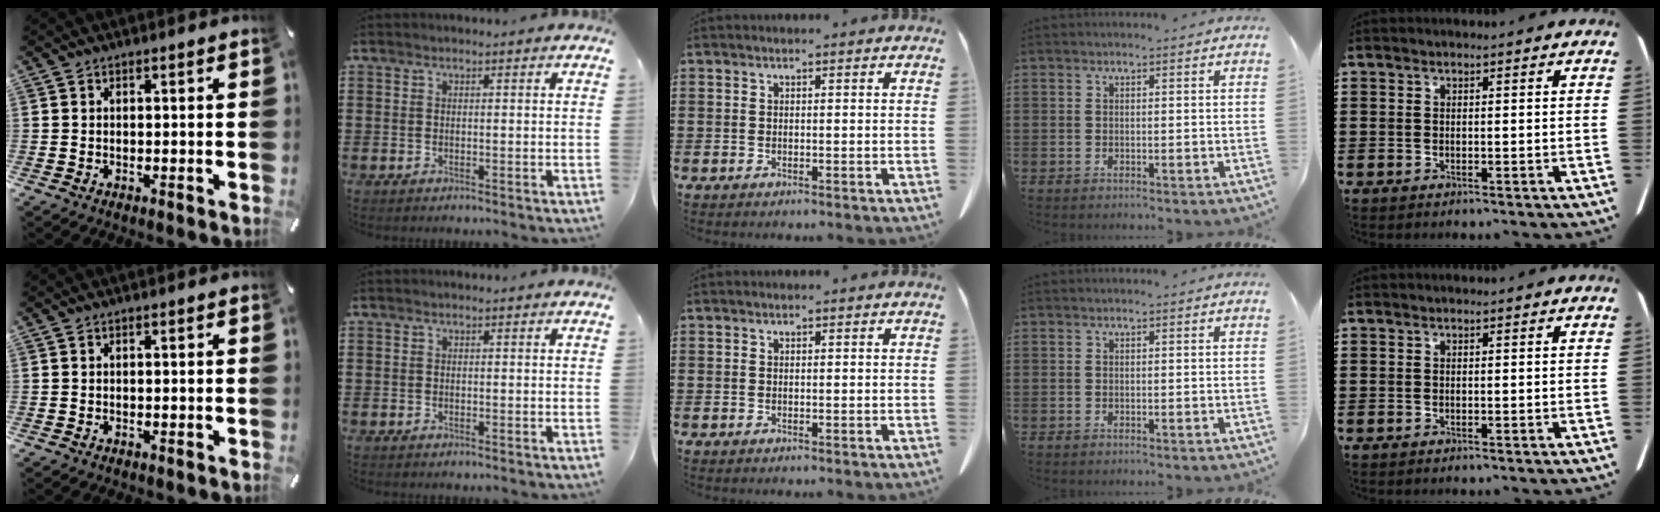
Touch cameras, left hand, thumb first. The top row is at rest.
{}